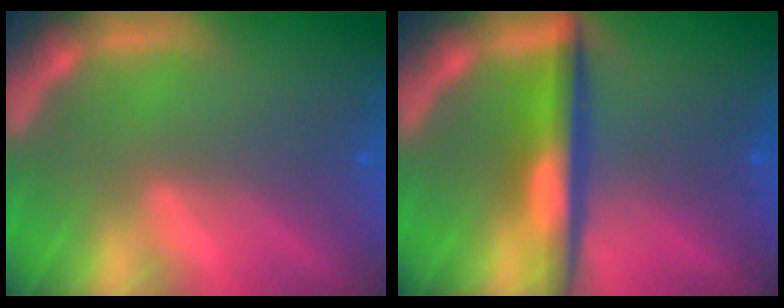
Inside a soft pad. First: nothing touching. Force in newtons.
{"total": 5.0}